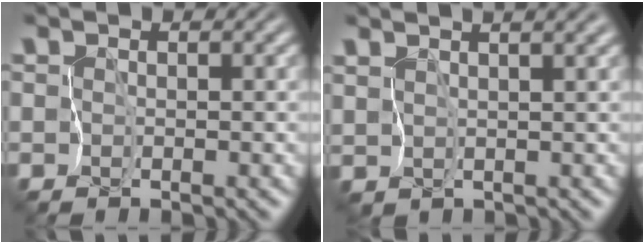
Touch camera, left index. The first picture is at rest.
{"total": 4.1, "force": [2.9, 1.1, 2.6], "torque": [-0.054, 0.024, 0.047]}